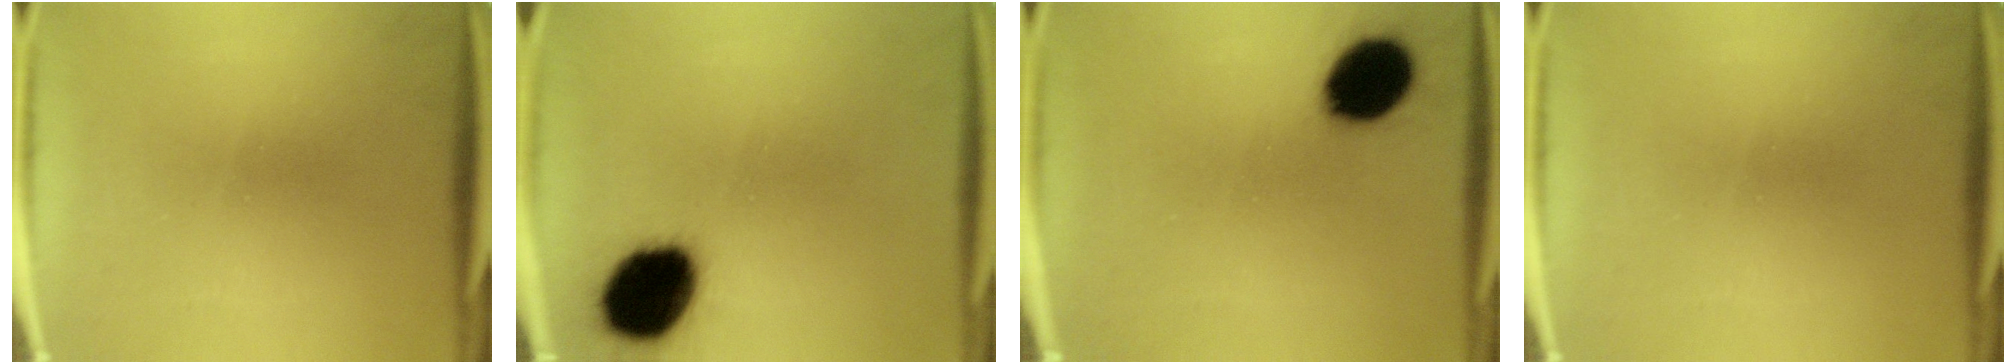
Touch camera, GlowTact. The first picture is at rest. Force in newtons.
{"total": 17.1}
{"total": 13.0}
{"total": 0.0}